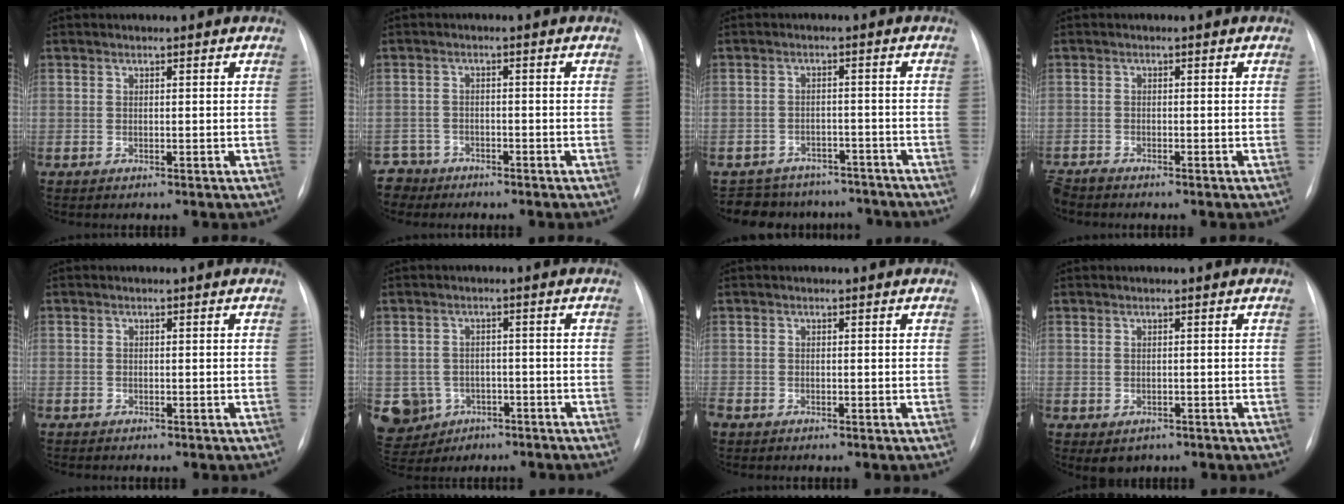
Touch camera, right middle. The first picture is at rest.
{"total": 3.8, "force": [-3.2, 1.7, -1.1], "torque": [0.022, 0.000, -0.065]}
{"total": 10.8, "force": [-9.5, 5.0, 1.1], "torque": [-0.013, 0.020, -0.115]}
{"total": 2.5, "force": [-2.4, 0.3, 0.5], "torque": [-0.009, -0.011, -0.045]}
{"total": 2.2, "force": [-1.8, 0.8, 0.9], "torque": [-0.010, -0.001, -0.018]}
{"total": 8.7, "force": [-4.1, 7.5, 1.5], "torque": [-0.052, 0.013, -0.051]}
{"total": 1.9, "force": [-1.5, 1.0, 0.6], "torque": [-0.012, -0.001, -0.025]}
{"total": 2.6, "force": [-1.5, 1.9, 0.9], "torque": [-0.008, 0.001, -0.011]}